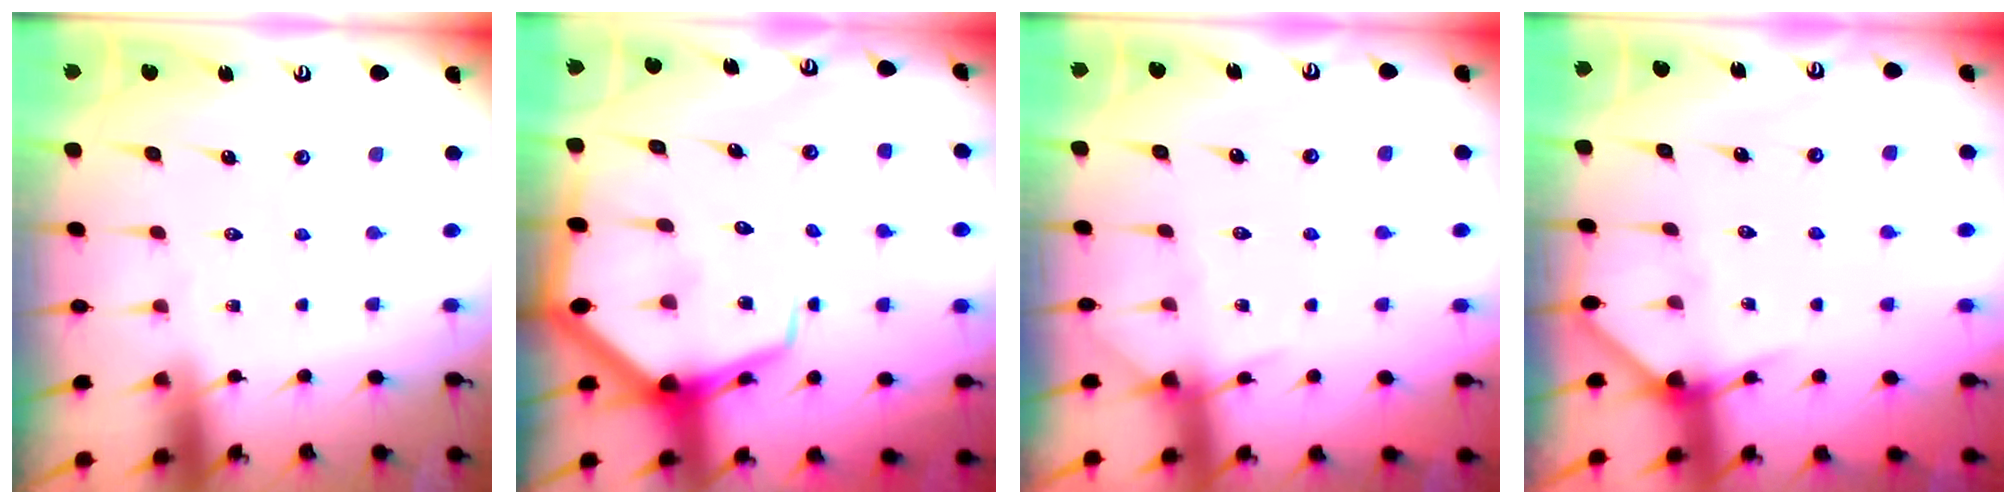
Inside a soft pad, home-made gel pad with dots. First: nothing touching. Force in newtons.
{"total": 13.3, "press": 13.3, "slide": 1.2}
{"total": 5.0, "press": 4.9, "slide": 0.6}
{"total": 5.7, "press": 5.7, "slide": 0.5}